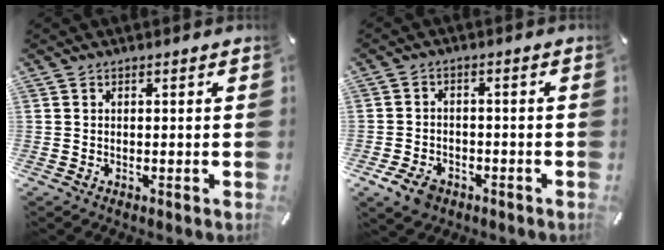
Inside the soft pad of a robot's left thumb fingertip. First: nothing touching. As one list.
[{"total": 5.3, "force": [-3.1, 3.5, 2.3], "torque": [-0.053, 0.017, -0.060]}]